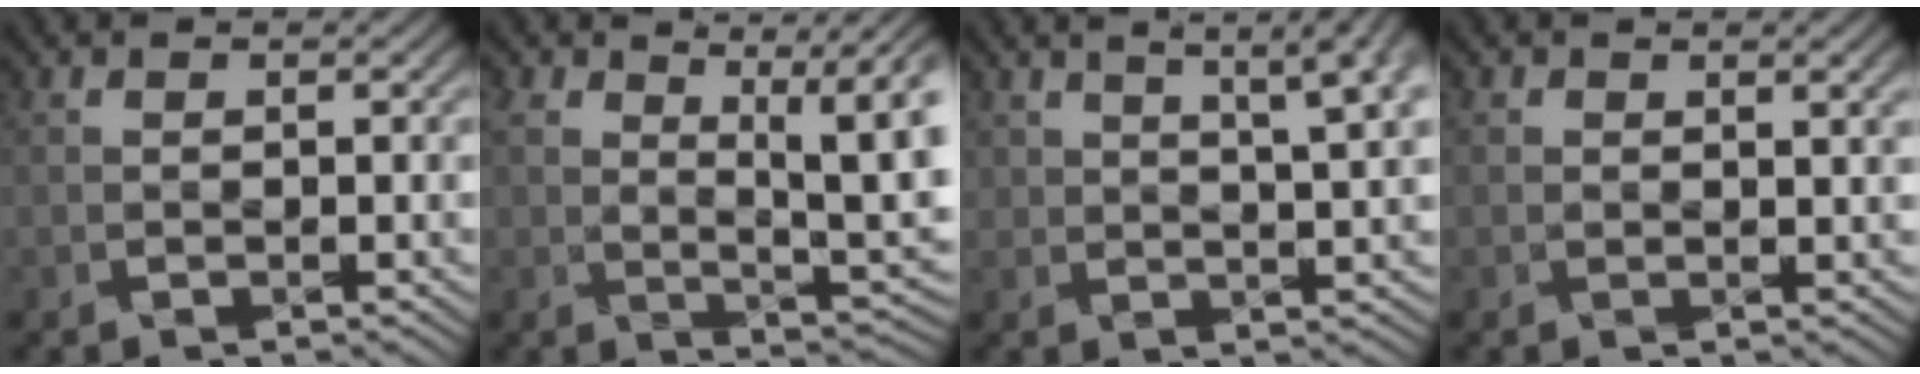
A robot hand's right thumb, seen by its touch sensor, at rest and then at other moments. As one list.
[{"total": 10.5, "force": [3.5, 4.4, 8.9], "torque": [-0.161, -0.004, 0.059]}, {"total": 8.7, "force": [4.8, 2.8, 6.6], "torque": [-0.092, 0.022, 0.063]}, {"total": 1.6, "force": [1.0, 0.5, 1.1], "torque": [-0.016, 0.000, 0.016]}]